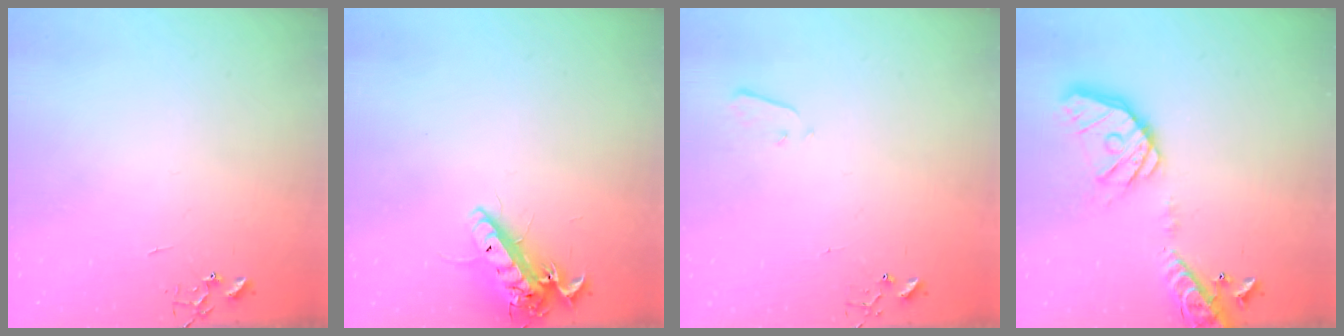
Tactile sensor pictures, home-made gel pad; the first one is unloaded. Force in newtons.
{"total": 14.8, "press": 14.5, "slide": 2.8}
{"total": 1.9, "press": 1.9, "slide": 0.4}
{"total": 19.5, "press": 19.2, "slide": 3.3}